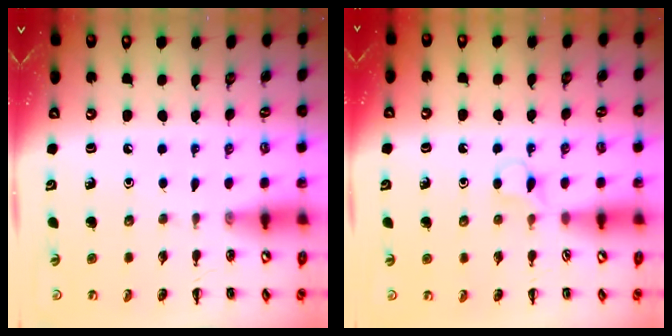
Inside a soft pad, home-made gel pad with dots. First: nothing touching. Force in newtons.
{"total": 3.1, "press": 2.9, "slide": 1.3}